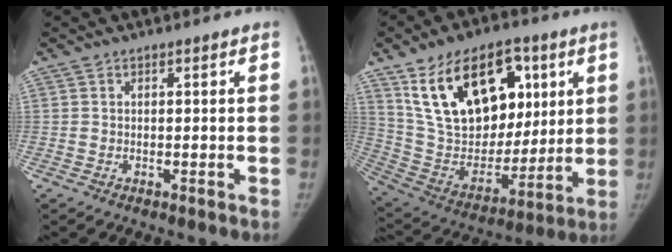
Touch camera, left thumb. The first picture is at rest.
{"total": 26.2, "force": [11.0, 16.1, 17.6], "torque": [-0.269, -0.014, 0.205]}